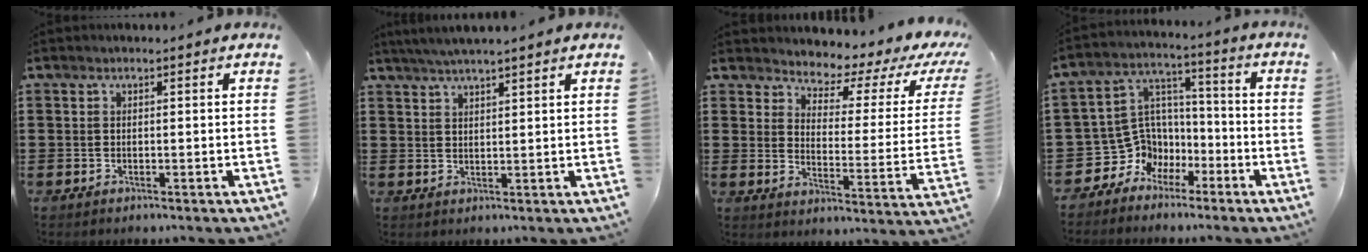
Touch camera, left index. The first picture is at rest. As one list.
[{"total": 3.0, "force": [2.6, -0.5, 1.4], "torque": [-0.032, -0.002, 0.048]}, {"total": 2.9, "force": [2.6, 0.8, 1.0], "torque": [-0.038, -0.031, 0.033]}, {"total": 7.4, "force": [-3.0, 6.7, 1.2], "torque": [-0.062, -0.006, -0.055]}]